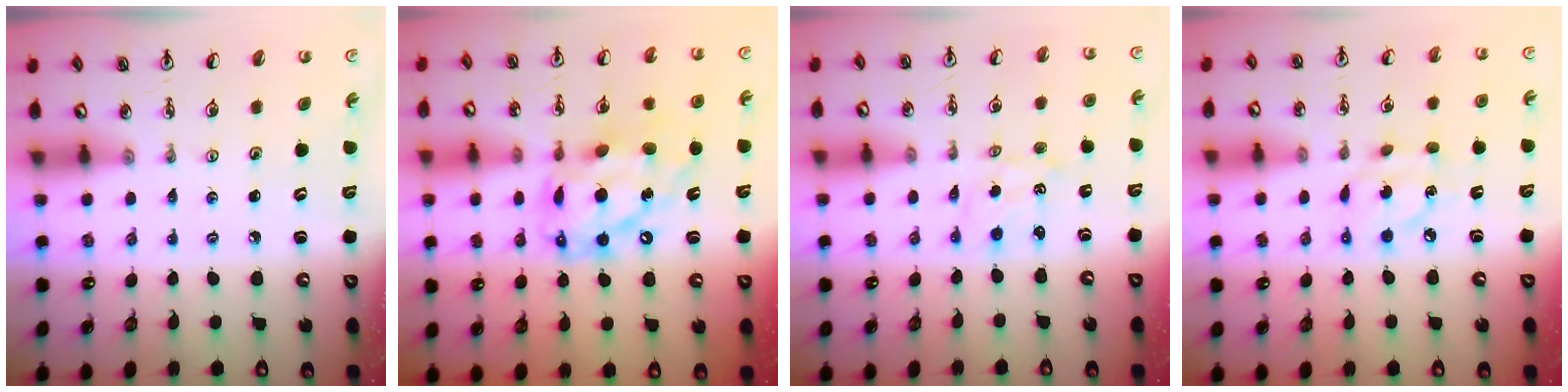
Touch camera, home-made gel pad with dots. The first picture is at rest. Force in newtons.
{"total": 16.8, "press": 16.8, "slide": 1.5}
{"total": 1.1, "press": 0.9, "slide": 0.6}
{"total": 6.7, "press": 6.7, "slide": 0.1}